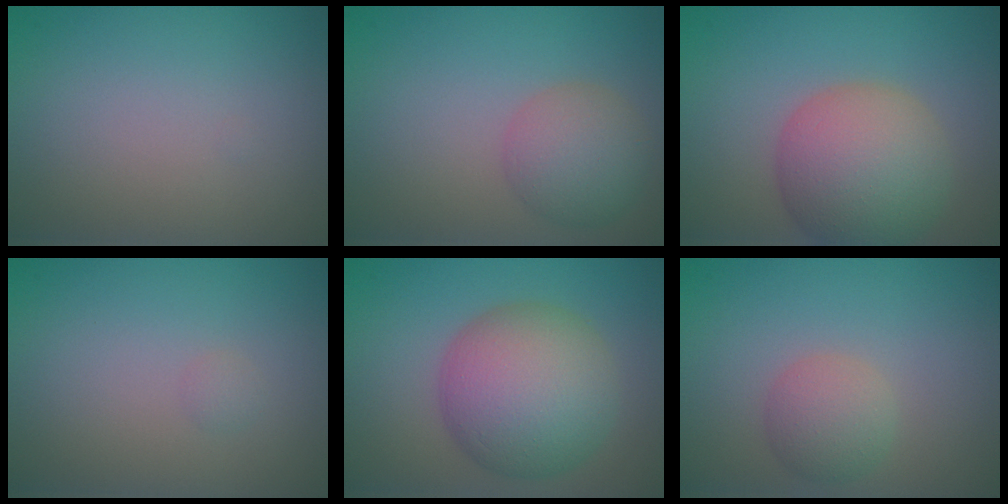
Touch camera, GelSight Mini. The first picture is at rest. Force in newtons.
{"total": 3.8, "press": 3.8, "slide": 0.4}
{"total": 7.8, "press": 7.8, "slide": 0.5}
{"total": 0.5, "press": 0.5, "slide": 0.0}
{"total": 8.7, "press": 8.7, "slide": 0.2}
{"total": 2.7, "press": 2.6, "slide": 0.2}